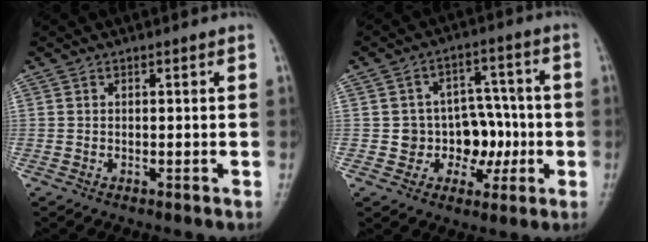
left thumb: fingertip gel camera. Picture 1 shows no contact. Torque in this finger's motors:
{"motor_torque": [-0.17, 0.21, 0.24, 0.09, 0.00]}